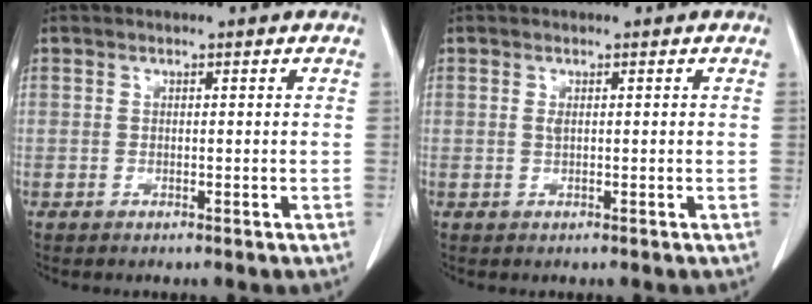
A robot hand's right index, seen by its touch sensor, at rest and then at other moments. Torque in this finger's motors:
{"motor_torque": [-0.01, 0.05, 0.05, 0.01]}